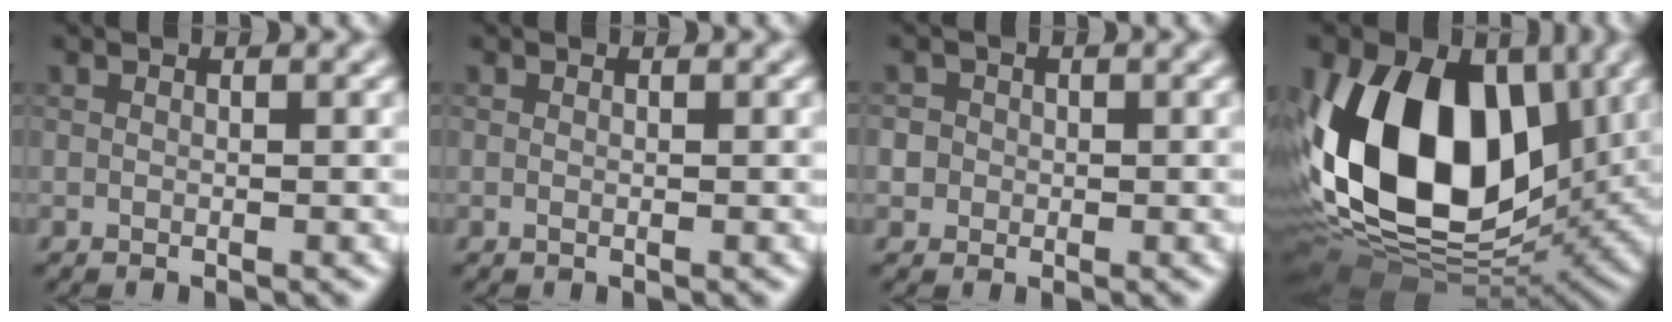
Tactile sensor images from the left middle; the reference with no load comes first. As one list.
[{"total": 0.0}, {"total": 3.2, "force": [0.4, 2.9, 1.1], "torque": [-0.005, 0.020, -0.008]}, {"total": 16.8, "force": [1.5, 10.9, 12.7], "torque": [-0.245, -0.007, 0.009]}]